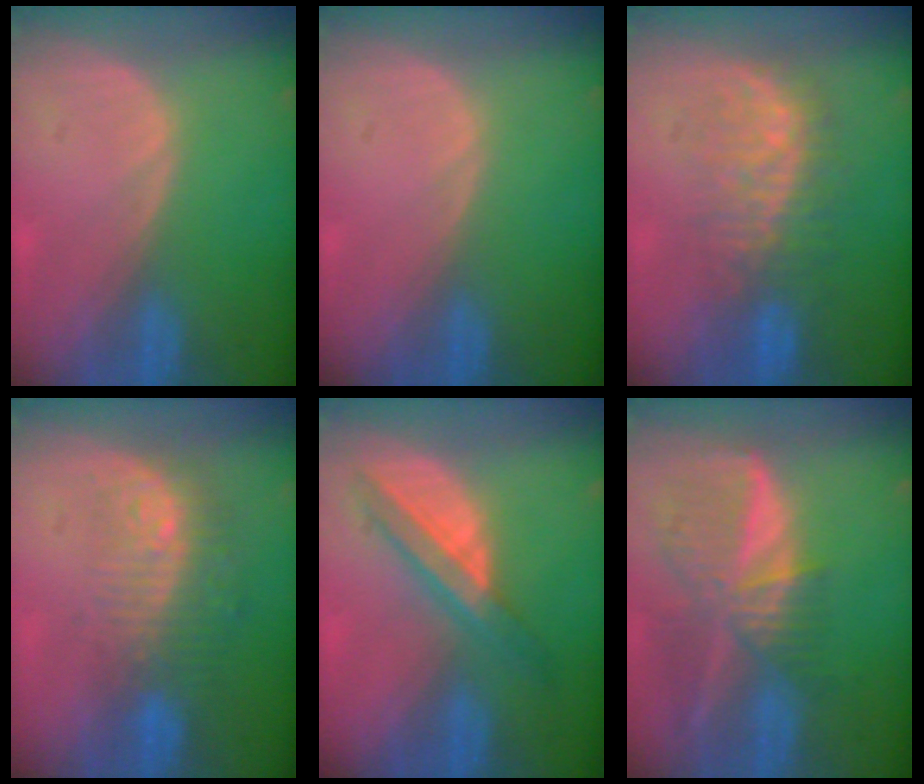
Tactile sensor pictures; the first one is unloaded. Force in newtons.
{"total": 0.0}
{"total": 8.1, "press": 8.0, "slide": 0.7}
{"total": 9.9, "press": 8.3, "slide": 5.3}
{"total": 5.7, "press": 5.6, "slide": 1.4}
{"total": 9.3, "press": 8.1, "slide": 4.7}